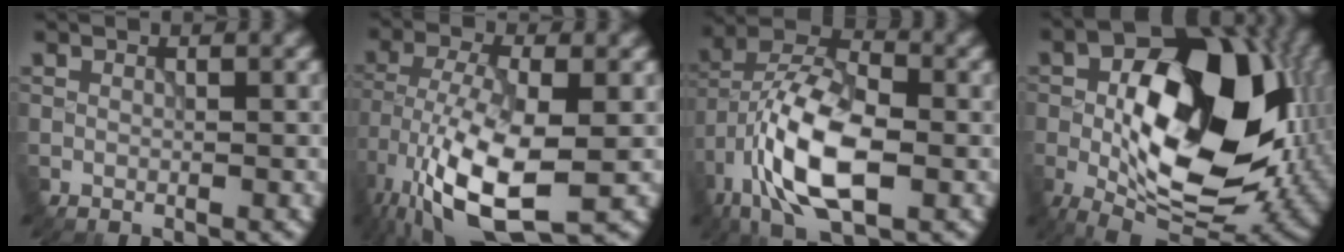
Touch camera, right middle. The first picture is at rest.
{"total": 11.2, "force": [-4.5, 4.0, 9.4], "torque": [-0.190, -0.013, -0.082]}
{"total": 10.7, "force": [-3.7, 4.9, 8.7], "torque": [-0.168, 0.007, -0.077]}
{"total": 16.7, "force": [-1.1, 9.4, 13.7], "torque": [-0.209, -0.003, -0.024]}